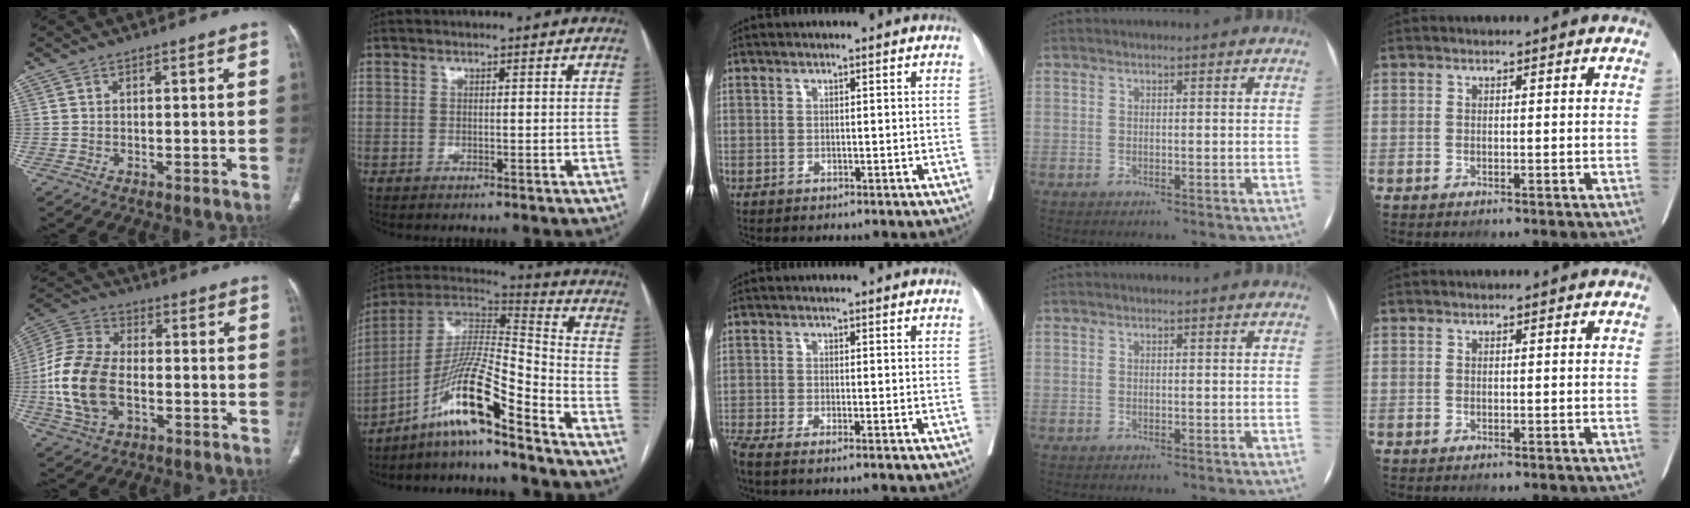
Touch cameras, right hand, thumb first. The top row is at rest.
{"thumb": {"total": 16.1, "force": [-2.8, 10.0, 12.2], "torque": [-0.261, 0.020, -0.053]}, "index": {"total": 14.4, "force": [-10.0, 0.1, 10.3], "torque": [-0.195, 0.010, -0.182]}, "middle": {"total": 4.6, "force": [-3.8, -0.5, 2.5], "torque": [-0.037, -0.003, -0.070]}}